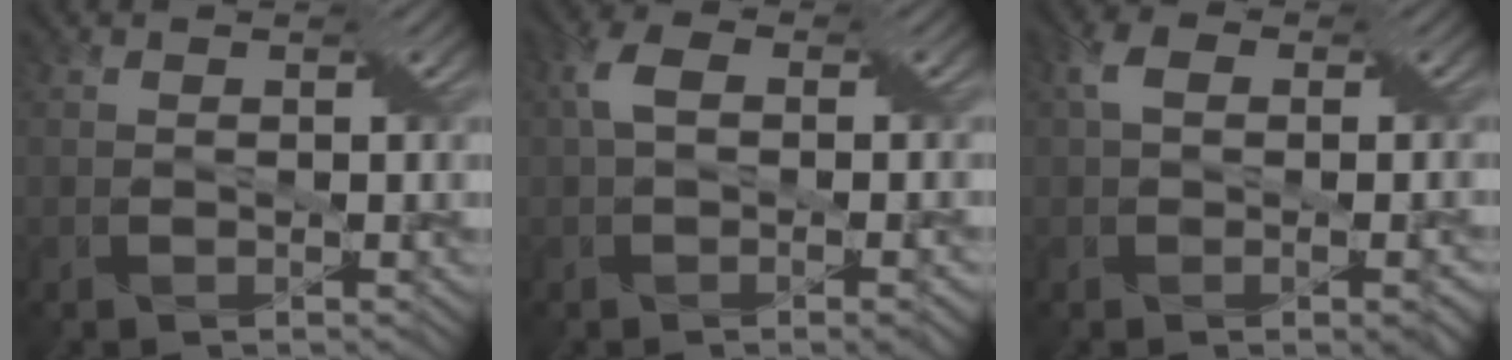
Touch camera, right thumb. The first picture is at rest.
{"total": 5.0, "force": [-0.1, 2.4, 4.4], "torque": [-0.091, 0.008, -0.002]}
{"total": 4.6, "force": [0.0, 2.7, 3.8], "torque": [-0.066, 0.003, -0.001]}